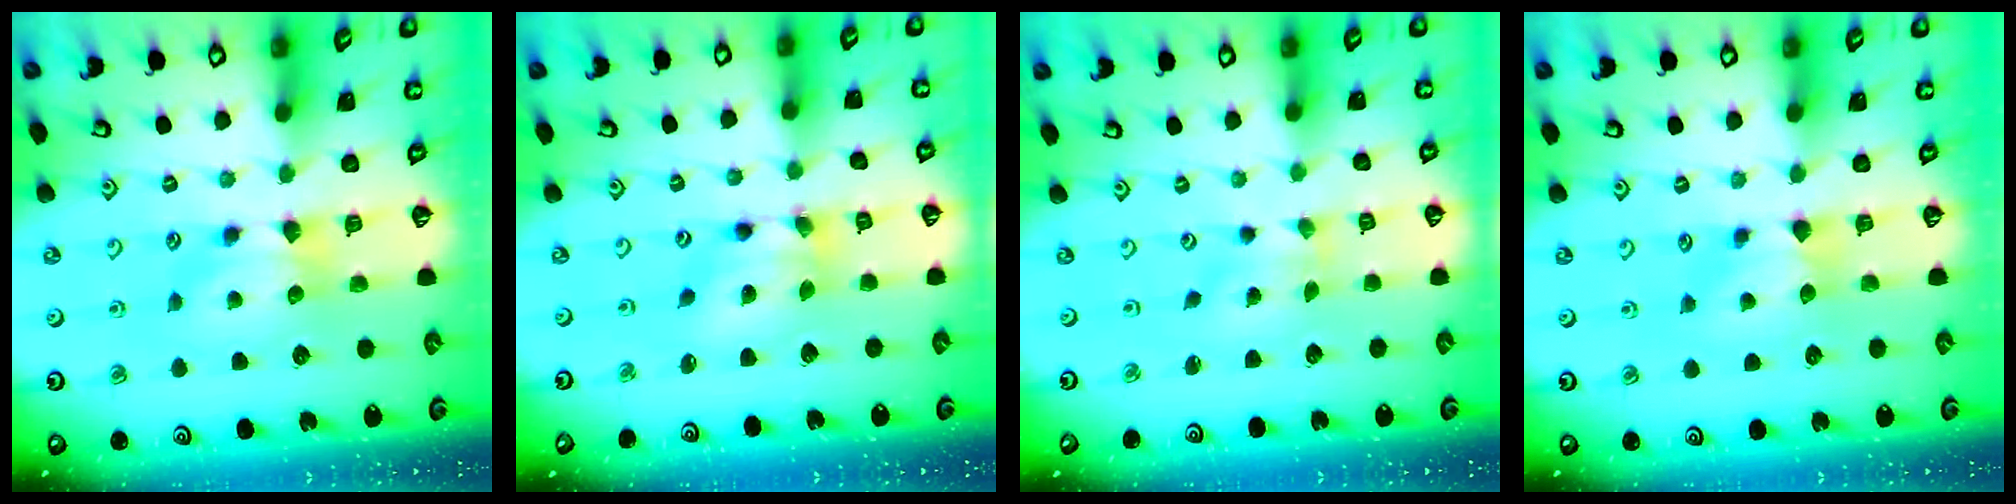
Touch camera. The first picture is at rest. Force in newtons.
{"total": 6.2, "press": 5.7, "slide": 2.5}
{"total": 1.7, "press": 1.3, "slide": 1.1}
{"total": 0.9, "press": 0.6, "slide": 0.6}